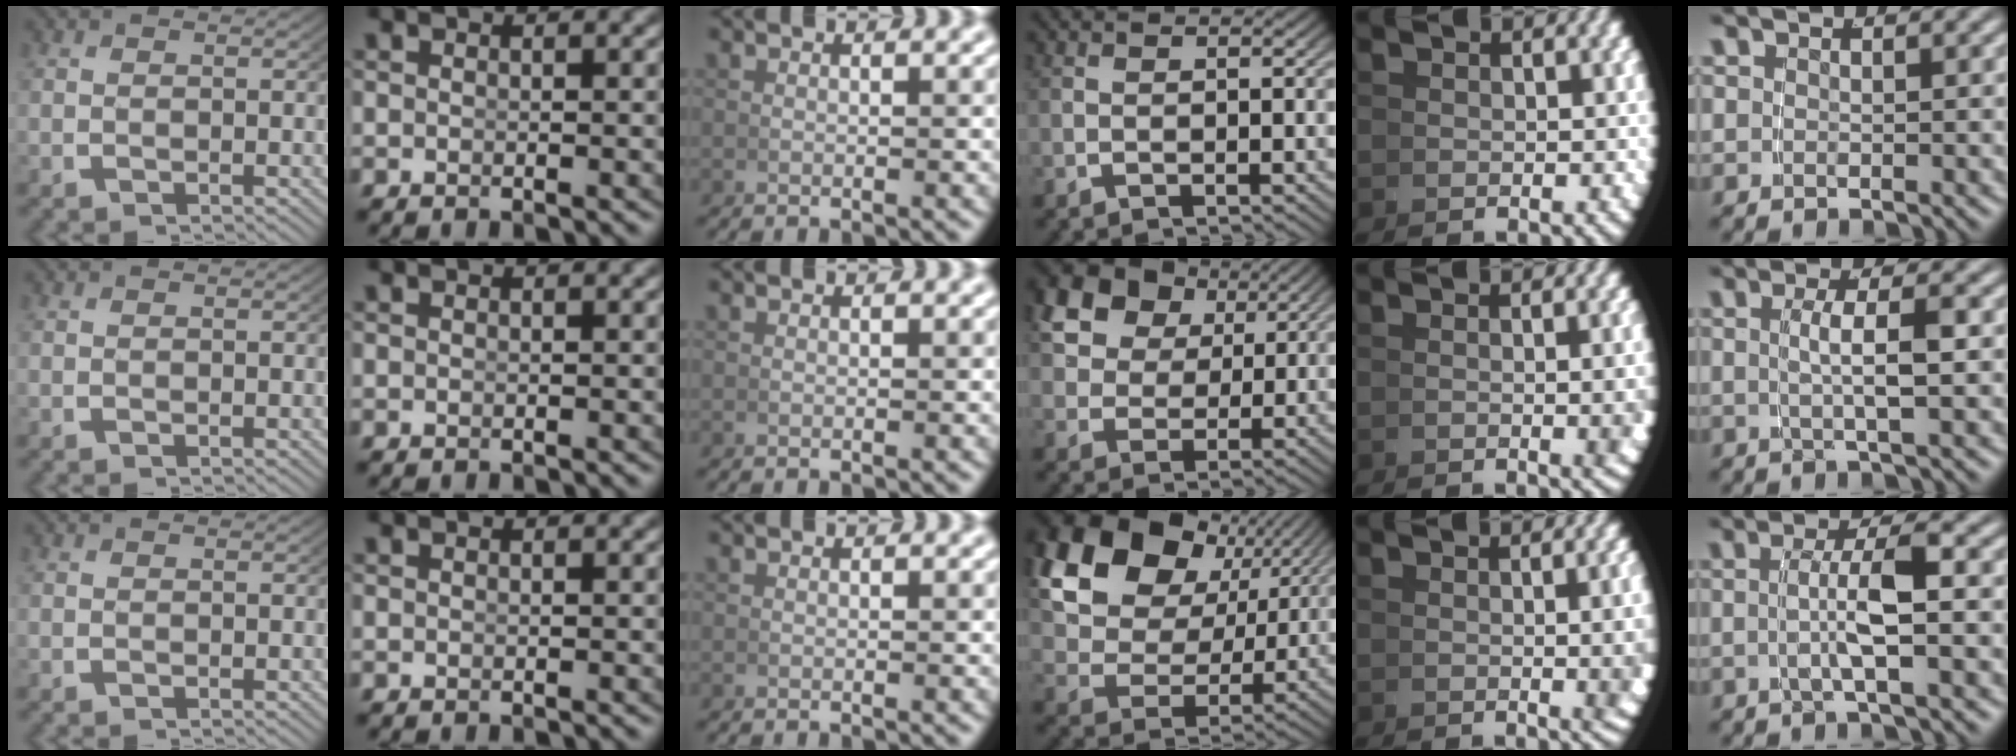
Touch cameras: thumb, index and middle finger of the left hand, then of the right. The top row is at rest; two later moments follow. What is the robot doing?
{"motion": "grasp_and_lifting", "object": "calculator"}